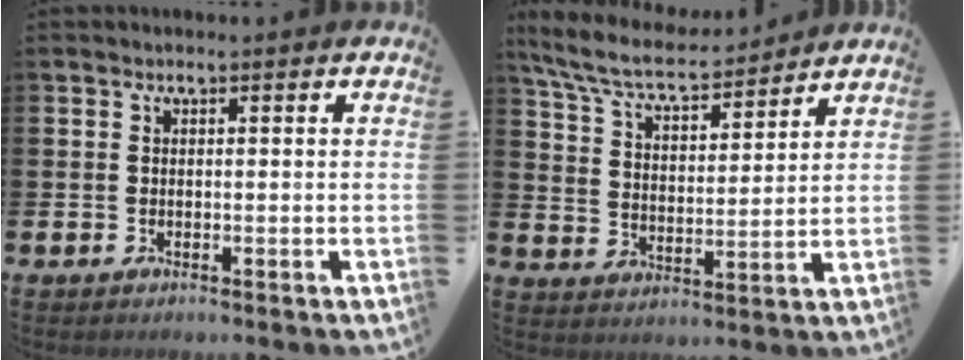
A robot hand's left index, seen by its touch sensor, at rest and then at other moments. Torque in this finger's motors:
{"motor_torque": [1.07, -1.07, 0.29, 0.08]}